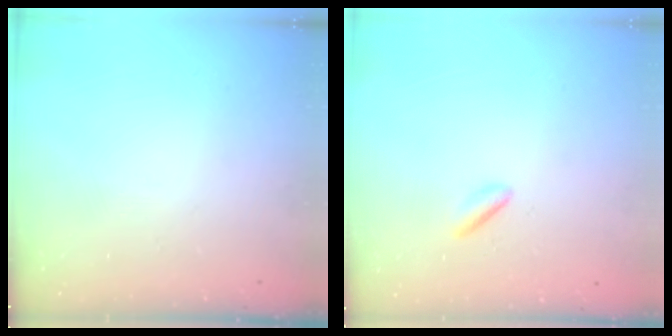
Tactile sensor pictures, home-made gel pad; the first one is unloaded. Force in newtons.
{"total": 1.9, "press": 1.7, "slide": 0.7}